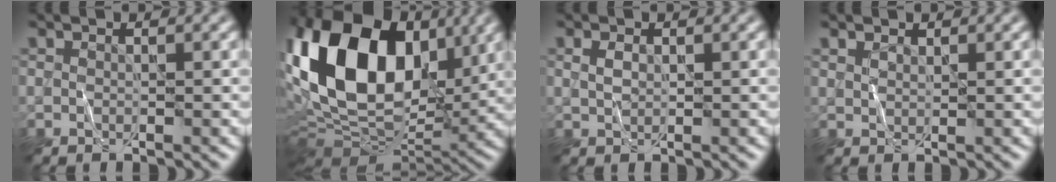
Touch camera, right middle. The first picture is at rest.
{"total": 17.6, "force": [3.6, 11.4, 12.9], "torque": [-0.246, 0.034, 0.046]}
{"total": 1.2, "force": [0.4, 0.8, 0.8], "torque": [-0.020, 0.002, 0.010]}
{"total": 0.8, "force": [0.7, 0.4, 0.3], "torque": [-0.010, 0.000, 0.017]}